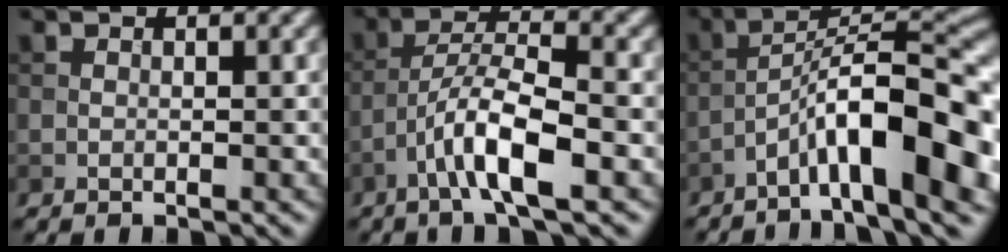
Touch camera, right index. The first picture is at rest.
{"total": 5.8, "force": [-2.8, 1.2, 4.9], "torque": [-0.090, 0.012, -0.054]}
{"total": 12.3, "force": [-5.5, 3.0, 10.6], "torque": [-0.159, 0.020, -0.086]}